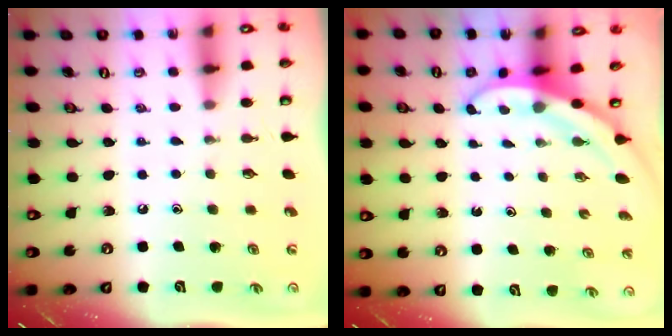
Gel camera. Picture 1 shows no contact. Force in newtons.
{"total": 3.2, "press": 3.2, "slide": 0.1}